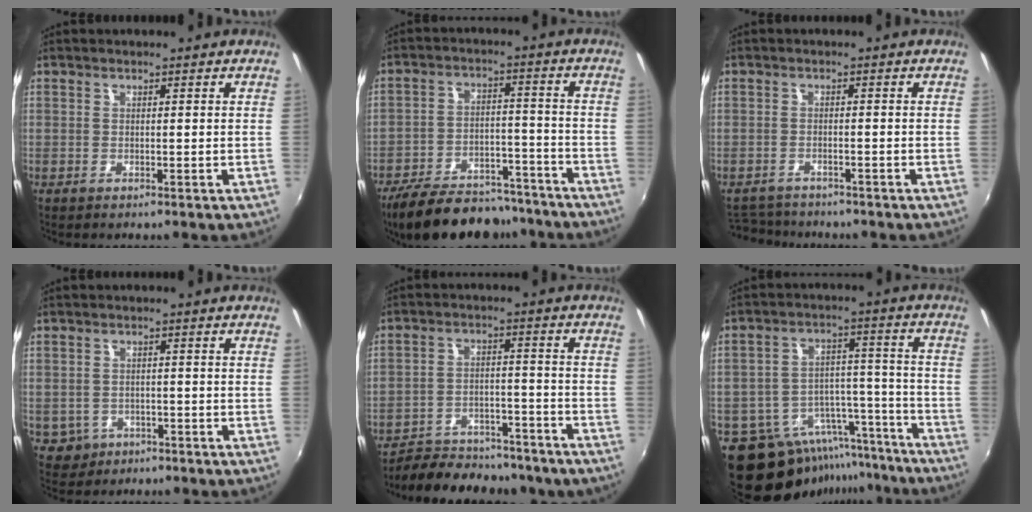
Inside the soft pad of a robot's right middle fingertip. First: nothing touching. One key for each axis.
{"total": 19.3, "fx": -16.3, "fy": 7.0, "fz": 7.8, "tx": -0.158, "ty": 0.010, "tz": -0.223}
{"total": 5.0, "fx": -4.8, "fy": 1.4, "fz": 0.9, "tx": -0.032, "ty": -0.002, "tz": -0.076}
{"total": 3.6, "fx": -0.9, "fy": 3.4, "fz": 0.7, "tx": -0.025, "ty": 0.003, "tz": -0.003}
{"total": 17.7, "fx": -15.1, "fy": 6.1, "fz": 7.1, "tx": -0.144, "ty": -0.002, "tz": -0.197}
{"total": 15.2, "fx": -13.0, "fy": 6.9, "fz": 3.7, "tx": -0.066, "ty": 0.043, "tz": -0.178}